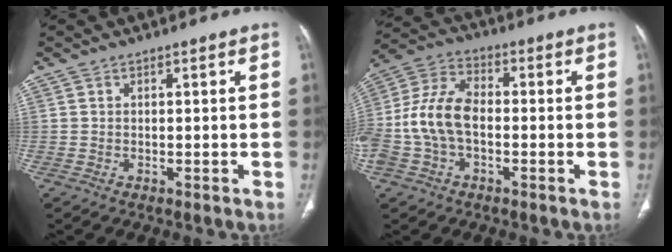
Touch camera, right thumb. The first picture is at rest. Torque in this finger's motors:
{"motor_torque": [2.43, 2.39, 1.51, 0.02, 0.26]}